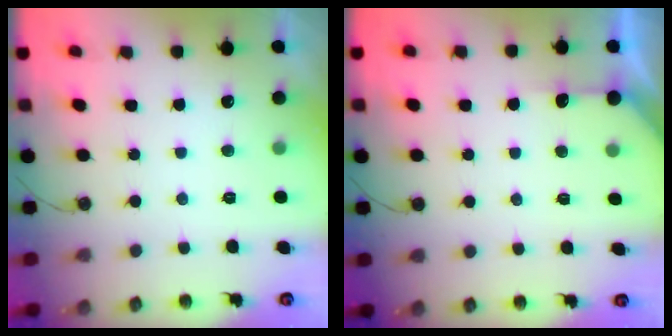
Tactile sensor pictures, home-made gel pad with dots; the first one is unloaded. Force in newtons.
{"total": 4.7, "press": 4.6, "slide": 0.5}